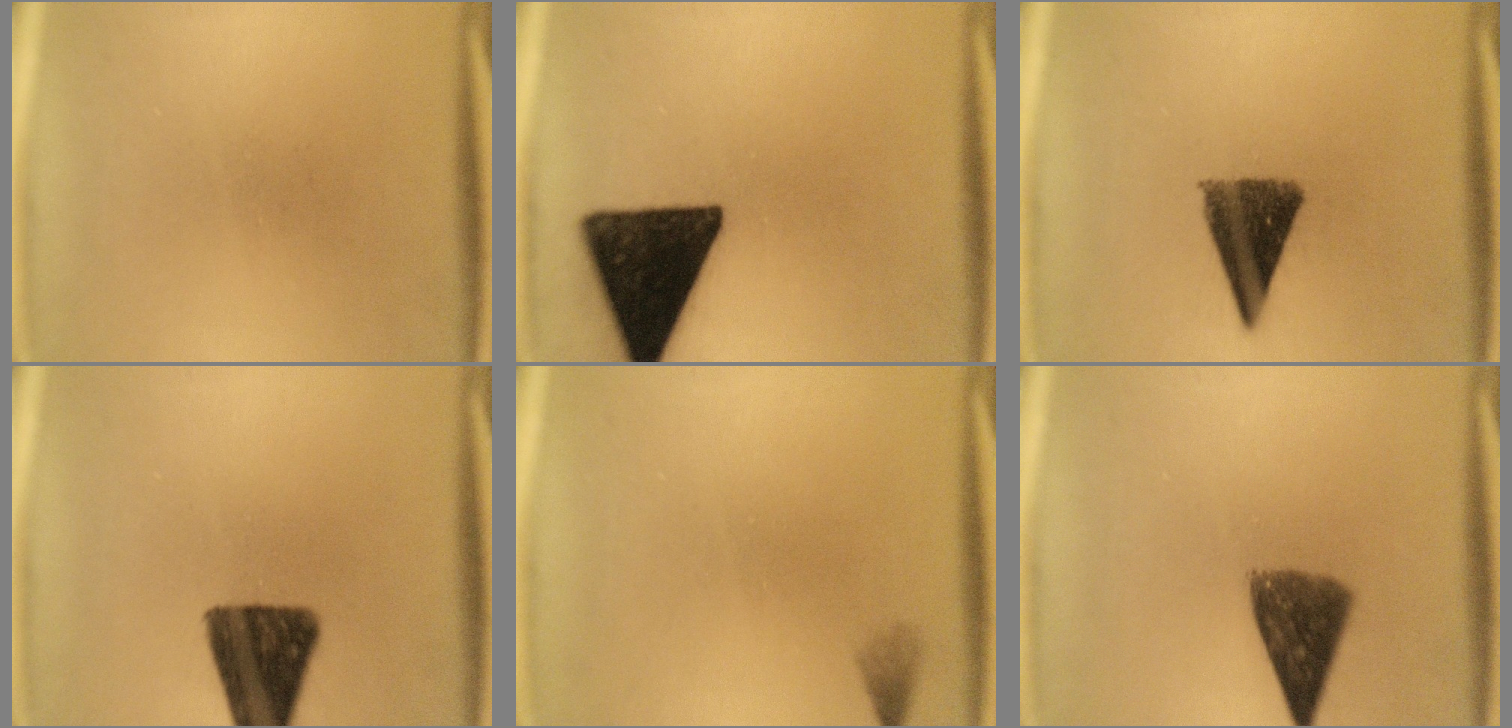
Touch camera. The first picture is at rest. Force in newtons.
{"total": 17.6}
{"total": 10.4}
{"total": 13.2}
{"total": 1.0}
{"total": 8.4}